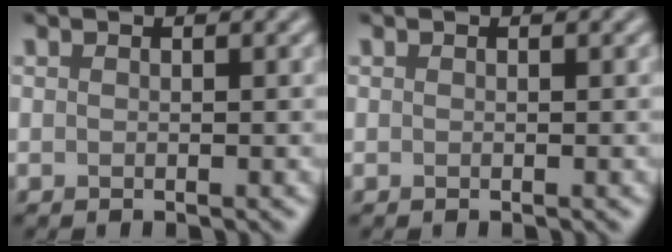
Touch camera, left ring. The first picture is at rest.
{"total": 0.0}